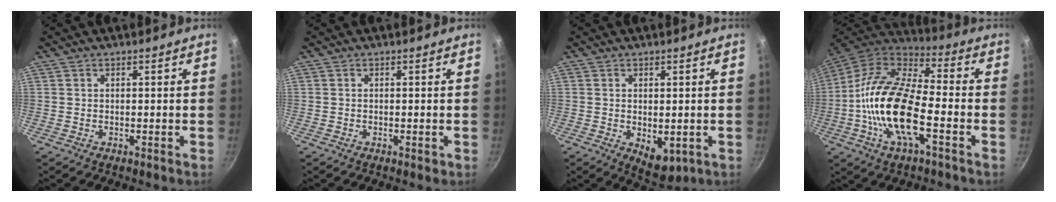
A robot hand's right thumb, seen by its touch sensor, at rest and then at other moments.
{"total": 0.9, "force": [-0.4, 0.3, 0.7], "torque": [-0.011, 0.001, -0.006]}
{"total": 6.2, "force": [-1.1, 3.5, 4.9], "torque": [-0.060, -0.012, -0.003]}
{"total": 20.2, "force": [-4.7, 8.4, 17.7], "torque": [-0.335, 0.033, -0.107]}